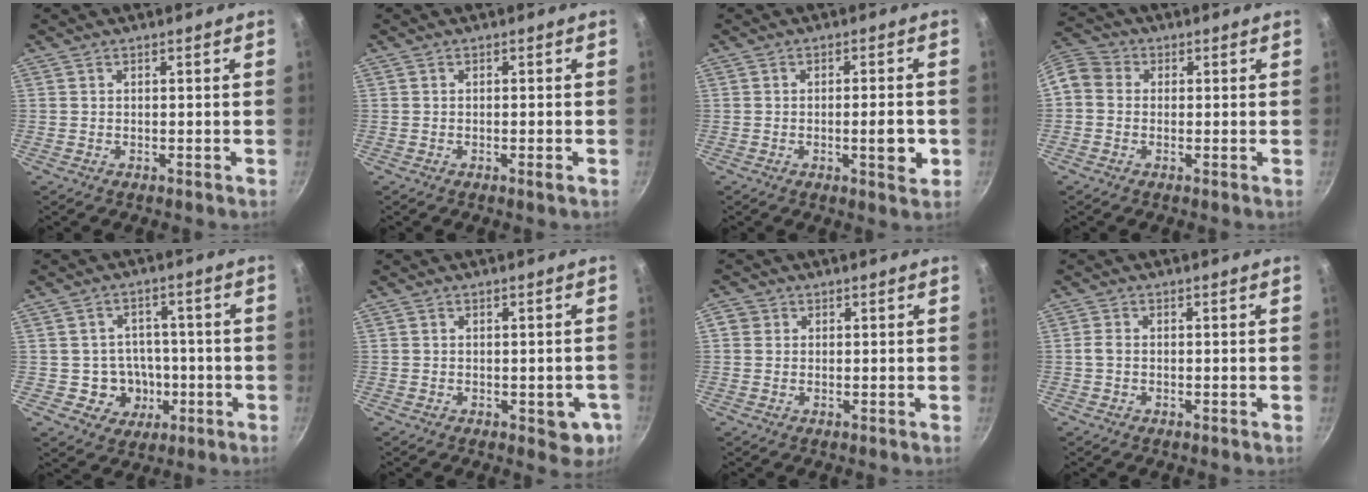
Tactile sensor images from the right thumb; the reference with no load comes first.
{"total": 1.2, "force": [-0.6, 0.0, 1.1], "torque": [-0.024, 0.001, -0.009]}
{"total": 5.8, "force": [-1.4, 1.5, 5.4], "torque": [-0.069, 0.002, -0.019]}
{"total": 6.9, "force": [-0.1, 6.1, 3.2], "torque": [-0.056, 0.020, -0.023]}
{"total": 7.6, "force": [-1.7, 7.1, 2.1], "torque": [0.011, 0.024, -0.019]}
{"total": 5.3, "force": [-1.5, 2.9, 4.2], "torque": [-0.025, 0.005, -0.015]}
{"total": 2.3, "force": [0.4, 2.2, 0.7], "torque": [0.000, 0.004, 0.001]}
{"total": 1.5, "force": [-0.2, 1.1, 1.1], "torque": [-0.022, 0.007, -0.006]}